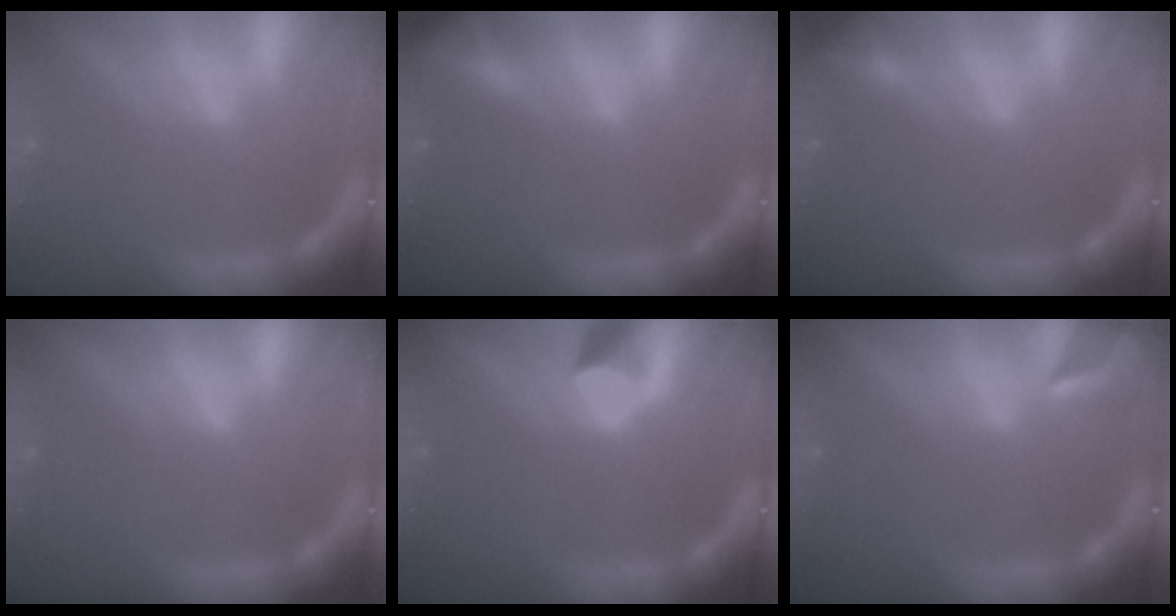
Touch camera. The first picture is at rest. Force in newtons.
{"total": 3.9}
{"total": 1.9}
{"total": 0.0}
{"total": 1.9}
{"total": 2.9}